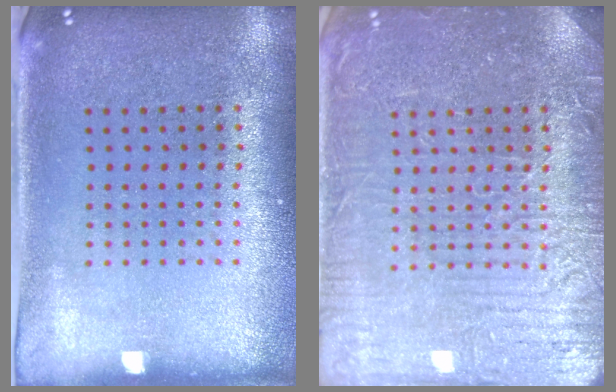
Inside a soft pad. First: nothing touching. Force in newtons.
{"total": 6.8, "press": 6.8, "slide": 0.9}